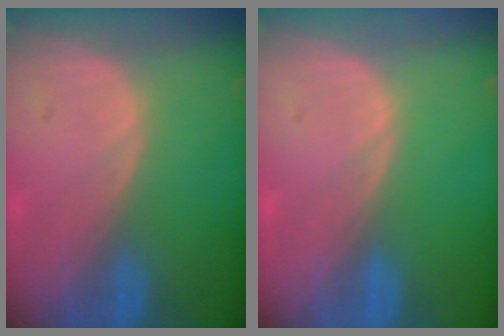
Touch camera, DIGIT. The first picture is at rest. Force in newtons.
{"total": 0.0}